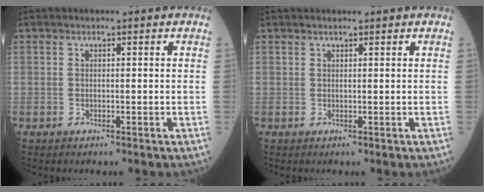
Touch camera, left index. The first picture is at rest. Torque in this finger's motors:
{"motor_torque": [-0.10, 0.01, 0.06, 0.02]}